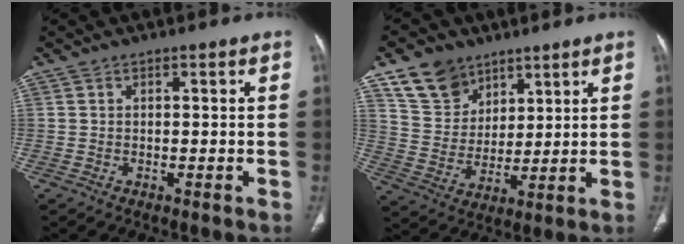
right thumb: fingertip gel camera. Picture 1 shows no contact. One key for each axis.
{"total": 11.0, "fx": 7.3, "fy": 7.6, "fz": 3.1, "tx": -0.029, "ty": -0.037, "tz": 0.146}